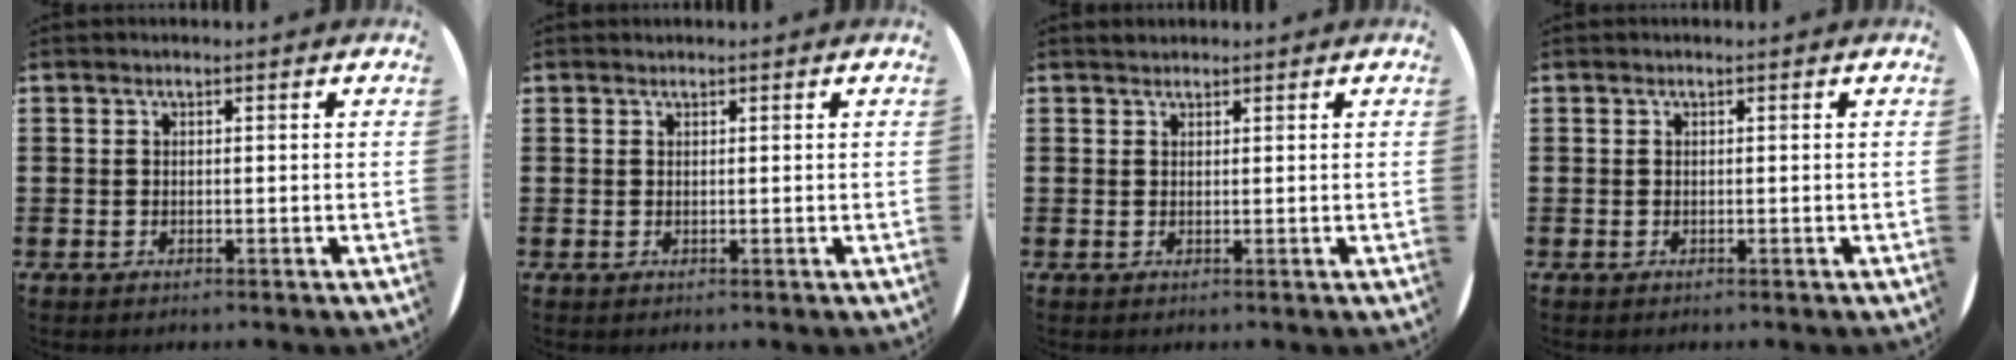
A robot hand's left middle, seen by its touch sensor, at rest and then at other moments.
{"total": 0.0}
{"total": 0.8, "force": [0.8, 0.2, 0.0], "torque": [-0.001, 0.001, 0.015]}
{"total": 0.0}